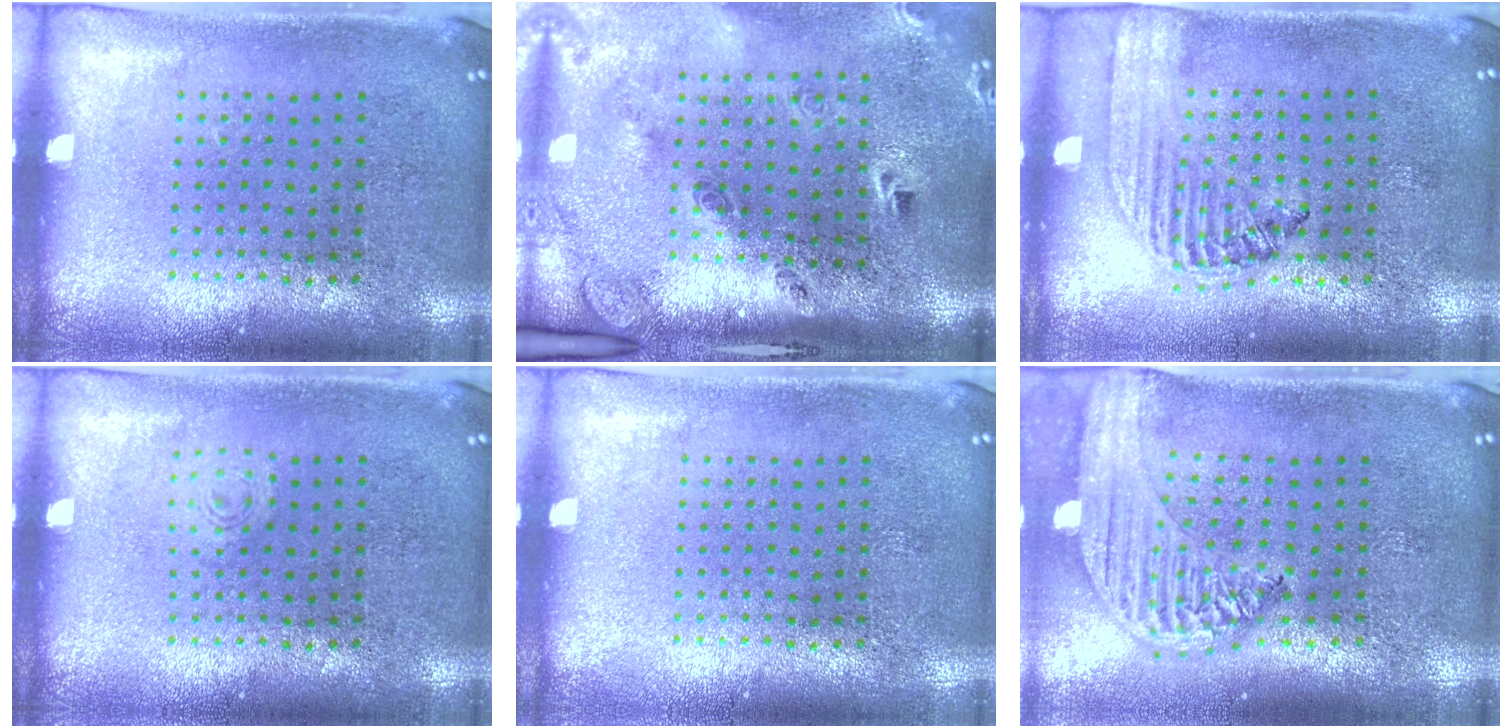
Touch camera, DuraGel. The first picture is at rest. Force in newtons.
{"total": 3.0, "press": 1.9, "slide": 2.2}
{"total": 1.4, "press": 1.3, "slide": 0.5}
{"total": 0.6, "press": 0.6, "slide": 0.1}
{"total": 0.0}
{"total": 2.4, "press": 2.1, "slide": 1.1}